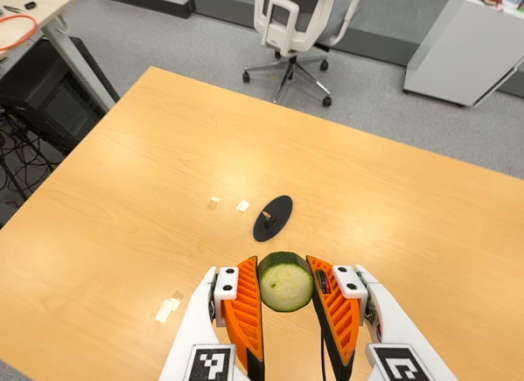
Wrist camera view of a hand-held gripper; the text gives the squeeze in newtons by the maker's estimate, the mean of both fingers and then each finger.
{"total": 11.3, "left": 12.6, "right": 10.1}